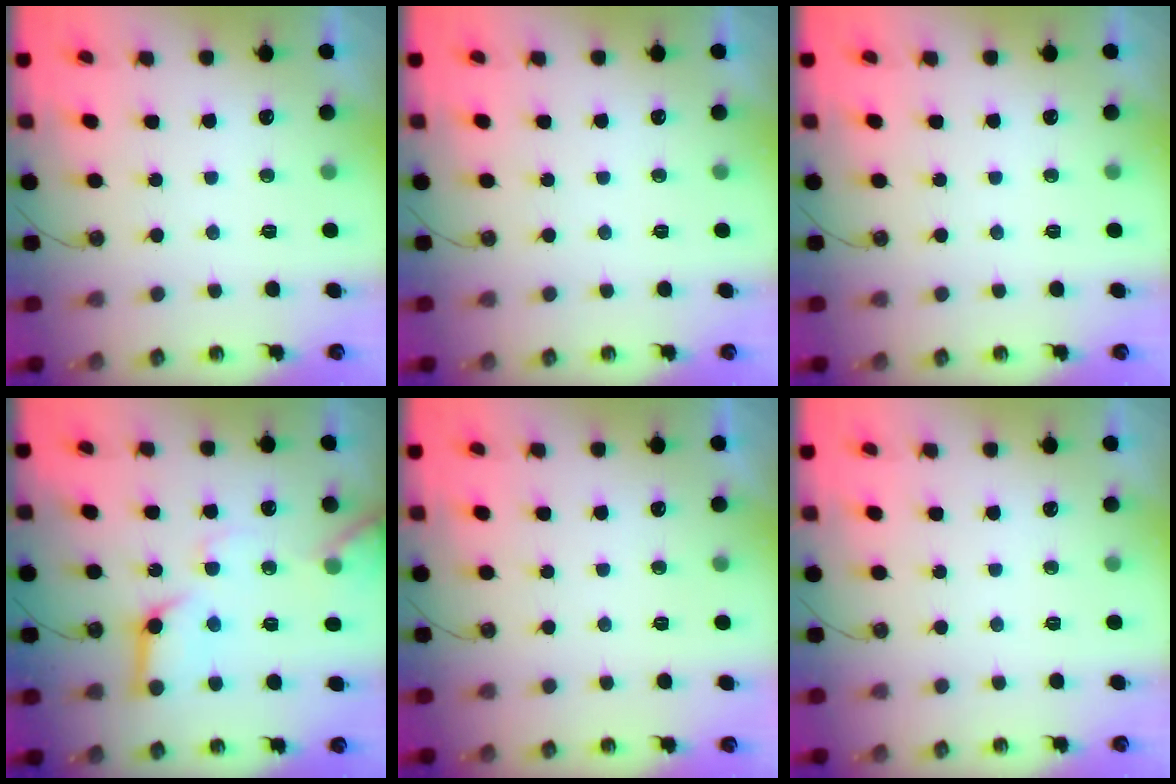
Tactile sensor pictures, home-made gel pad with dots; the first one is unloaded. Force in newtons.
{"total": 0.0}
{"total": 0.0}
{"total": 13.9, "press": 13.8, "slide": 1.6}
{"total": 0.0}
{"total": 0.0}